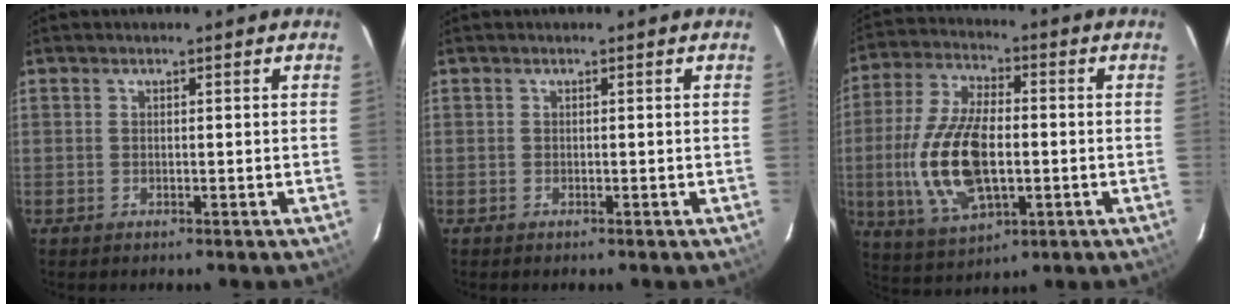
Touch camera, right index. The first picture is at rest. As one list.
[{"total": 0.0}, {"total": 16.9, "force": [-2.2, 8.2, 14.6], "torque": [-0.309, -0.003, -0.033]}]